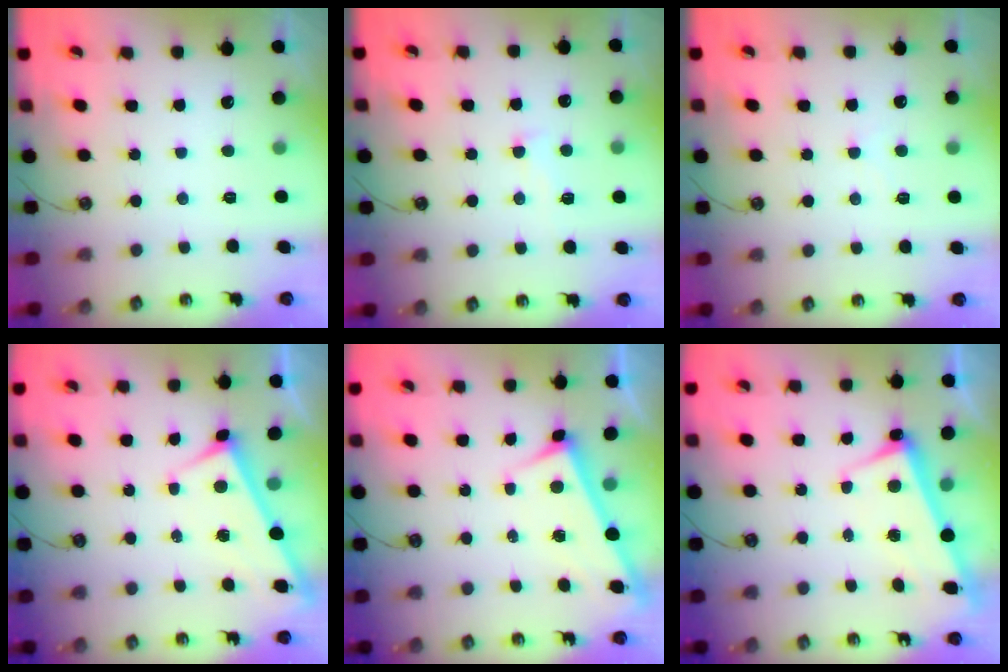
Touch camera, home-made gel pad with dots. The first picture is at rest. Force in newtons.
{"total": 0.9, "press": 0.6, "slide": 0.7}
{"total": 1.0, "press": 1.0, "slide": 0.3}
{"total": 3.2, "press": 3.2, "slide": 0.2}
{"total": 3.0, "press": 3.0, "slide": 0.2}
{"total": 3.0, "press": 2.9, "slide": 0.7}